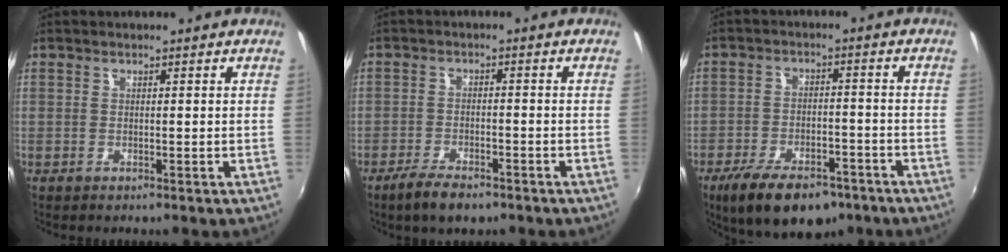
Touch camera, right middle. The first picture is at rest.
{"total": 5.9, "force": [-4.4, 2.2, 3.2], "torque": [-0.084, -0.009, -0.080]}
{"total": 14.2, "force": [-9.7, 6.3, 8.2], "torque": [-0.171, -0.020, -0.150]}